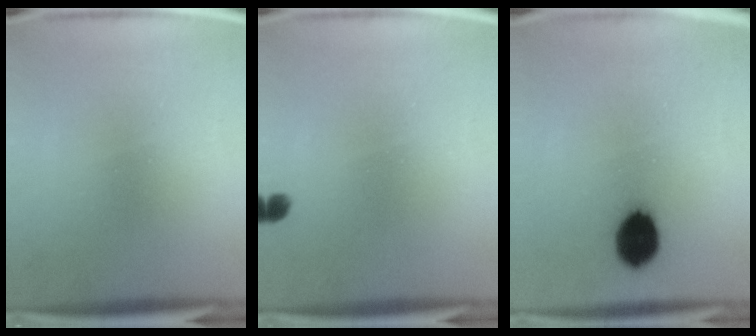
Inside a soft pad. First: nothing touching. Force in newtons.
{"total": 1.4}
{"total": 9.4}